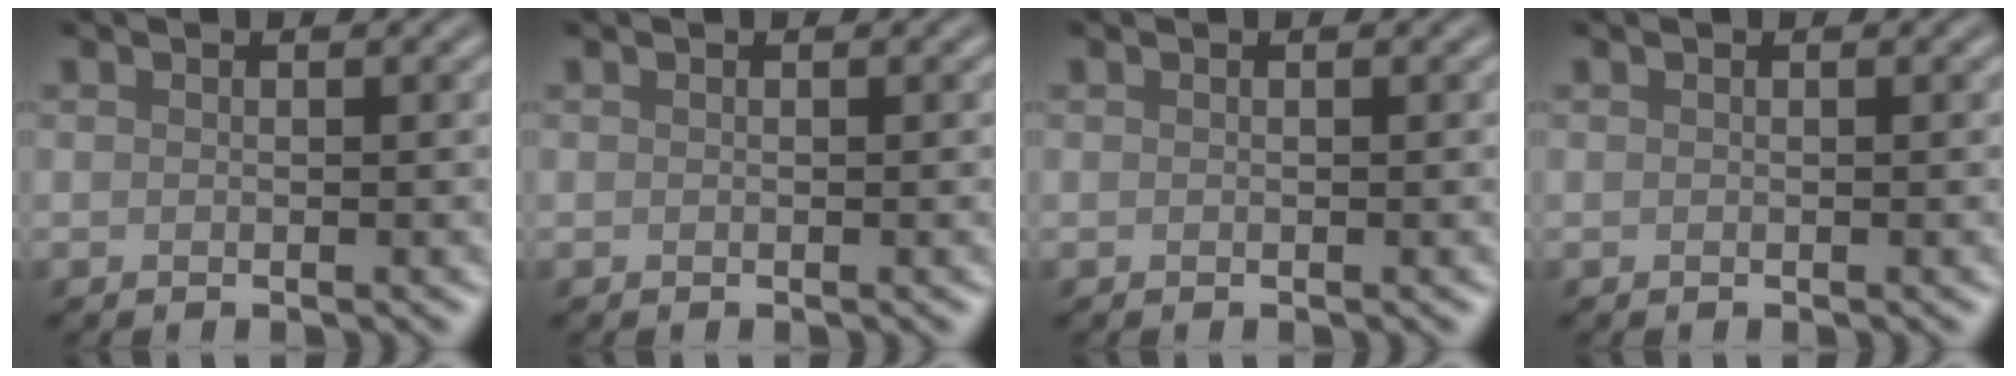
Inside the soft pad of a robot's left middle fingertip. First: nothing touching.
{"total": 0.0}
{"total": 0.0}
{"total": 0.0}